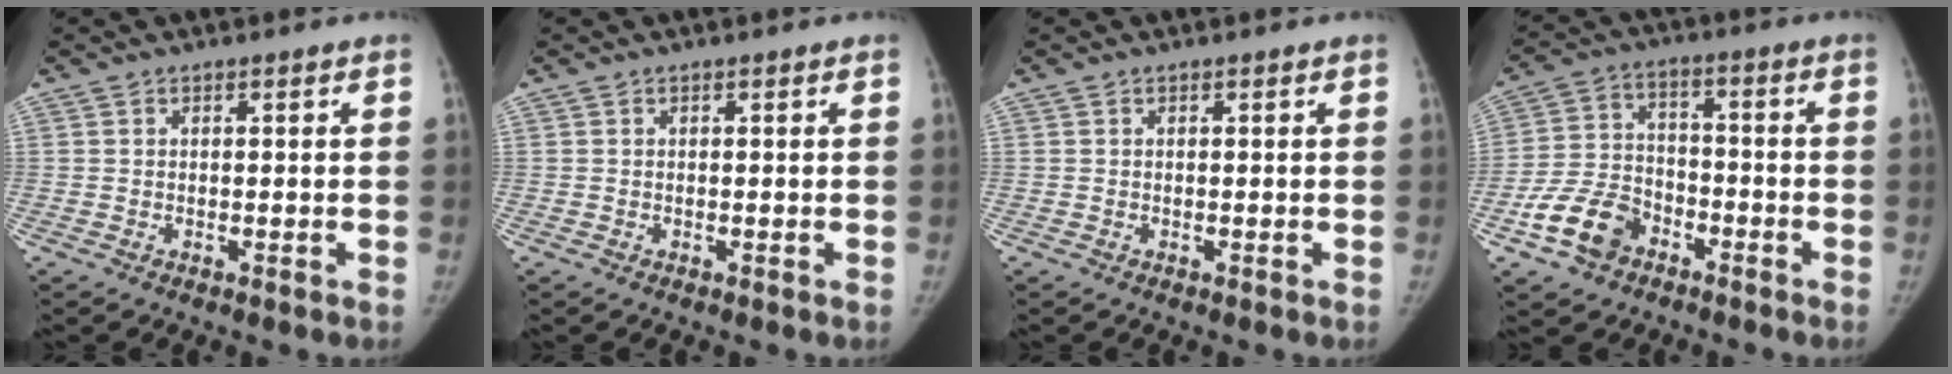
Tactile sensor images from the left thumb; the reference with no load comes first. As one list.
[{"total": 0.0}, {"total": 0.0}, {"total": 10.6, "force": [-5.8, 7.4, 5.0], "torque": [-0.083, 0.033, -0.110]}]